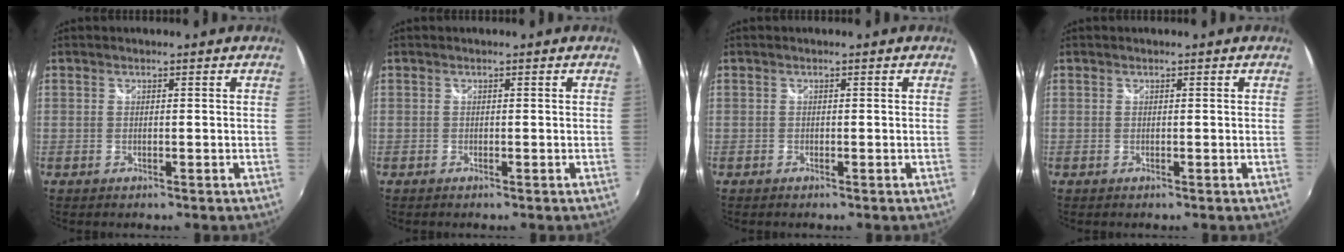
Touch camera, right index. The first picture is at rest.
{"total": 0.0}
{"total": 0.0}
{"total": 0.0}